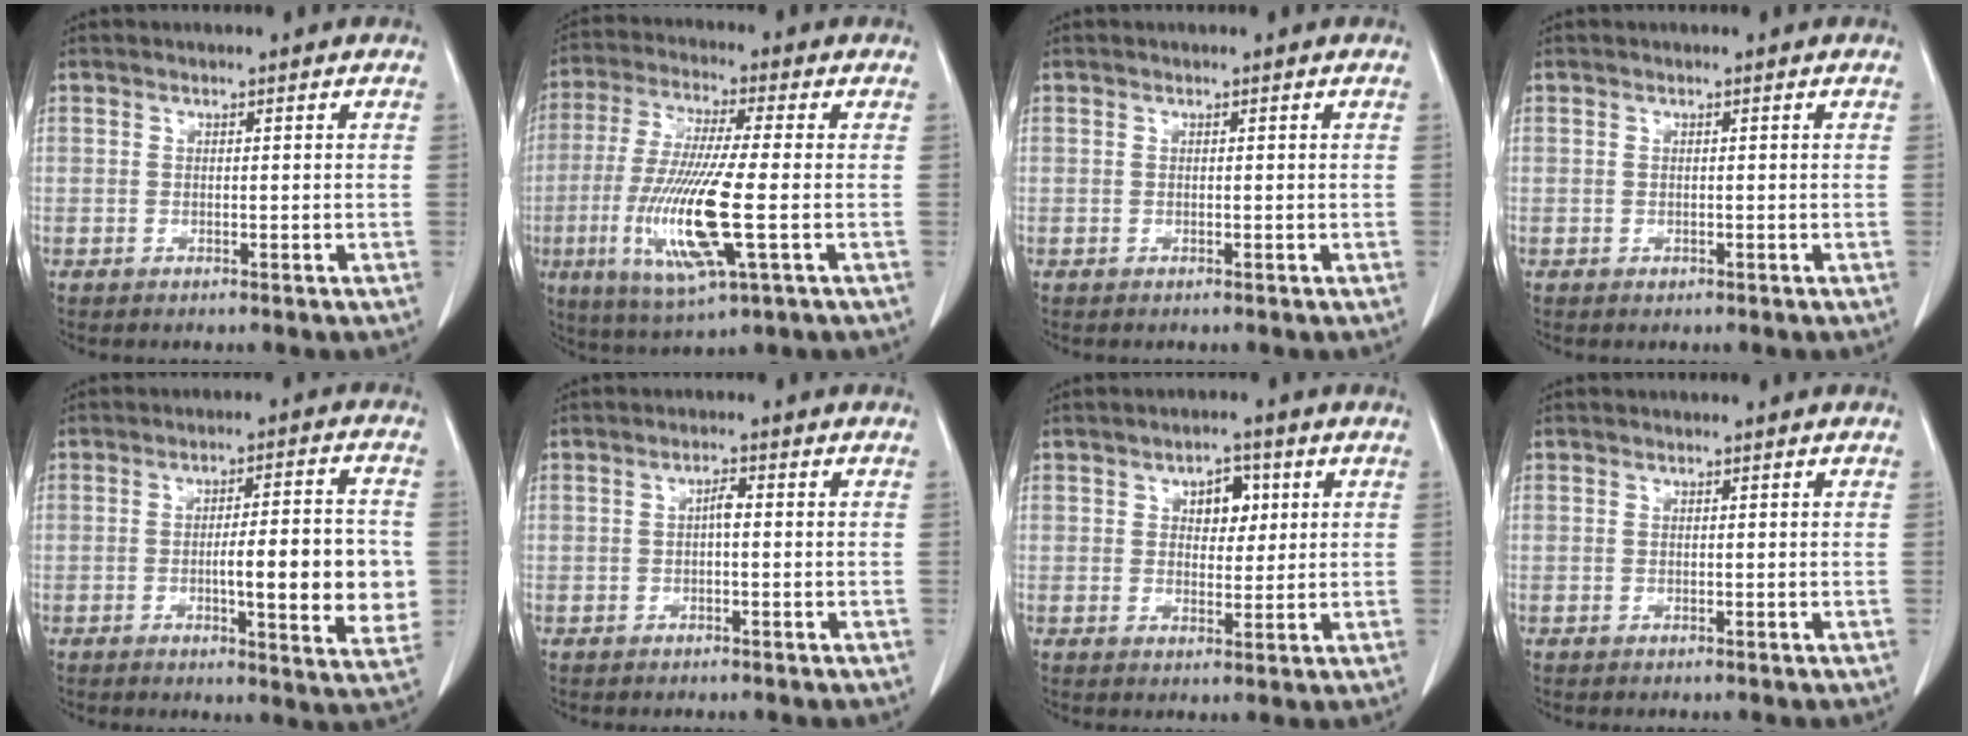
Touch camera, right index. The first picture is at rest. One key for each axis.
{"total": 14.6, "fx": -3.4, "fy": 1.2, "fz": 14.1, "tx": -0.292, "ty": -0.025, "tz": -0.062}
{"total": 0.0}
{"total": 0.0}
{"total": 12.6, "fx": -1.5, "fy": 2.1, "fz": 12.4, "tx": -0.162, "ty": 0.002, "tz": -0.018}
{"total": 1.6, "fx": -0.1, "fy": 0.4, "fz": 1.6, "tx": -0.028, "ty": 0.005, "tz": -0.002}
{"total": 4.5, "fx": 1.6, "fy": 2.7, "fz": 3.3, "tx": -0.045, "ty": 0.009, "tz": 0.026}
{"total": 0.0}